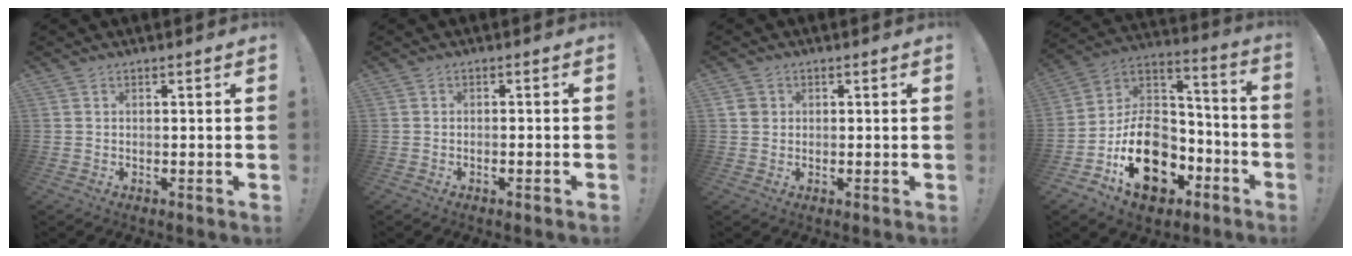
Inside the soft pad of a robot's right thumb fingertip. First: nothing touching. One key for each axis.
{"total": 1.5, "fx": -1.2, "fy": -0.1, "fz": 0.8, "tx": -0.015, "ty": 0.003, "tz": -0.021}
{"total": 2.8, "fx": 0.5, "fy": 2.5, "fz": 0.9, "tx": -0.015, "ty": 0.007, "tz": 0.011}
{"total": 21.0, "fx": -8.5, "fy": 15.2, "fz": 11.7, "tx": -0.169, "ty": 0.052, "tz": -0.125}